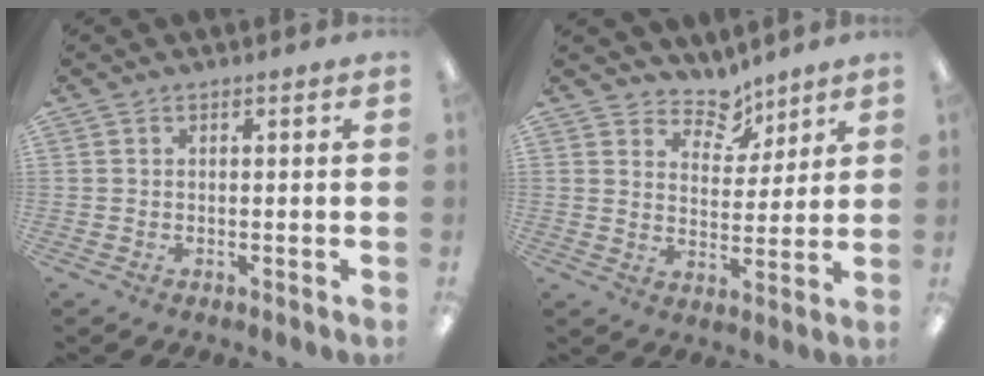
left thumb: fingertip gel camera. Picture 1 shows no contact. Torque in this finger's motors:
{"motor_torque": [-0.29, 0.28, -0.17, 0.24, -0.06]}